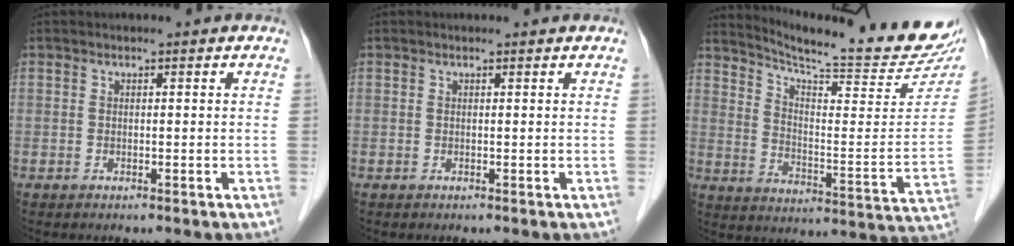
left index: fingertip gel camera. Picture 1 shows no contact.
{"total": 1.1, "force": [1.1, 0.0, 0.1], "torque": [-0.010, 0.003, 0.010]}
{"total": 22.0, "force": [20.2, 0.2, 8.8], "torque": [-0.138, -0.090, 0.270]}